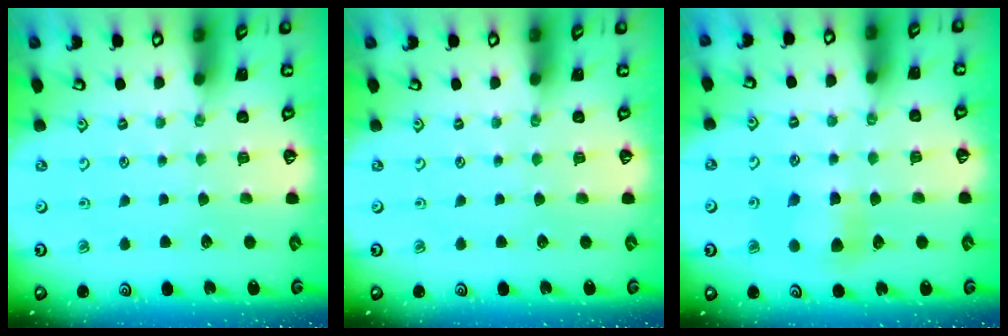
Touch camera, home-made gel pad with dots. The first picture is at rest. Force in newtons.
{"total": 0.0}
{"total": 5.6, "press": 5.6, "slide": 0.0}